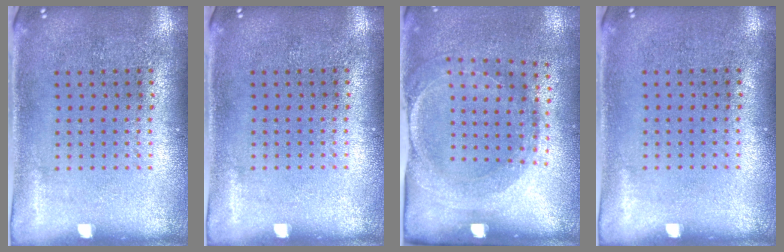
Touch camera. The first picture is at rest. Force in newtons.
{"total": 0.0}
{"total": 1.6, "press": 1.4, "slide": 0.8}
{"total": 0.0}